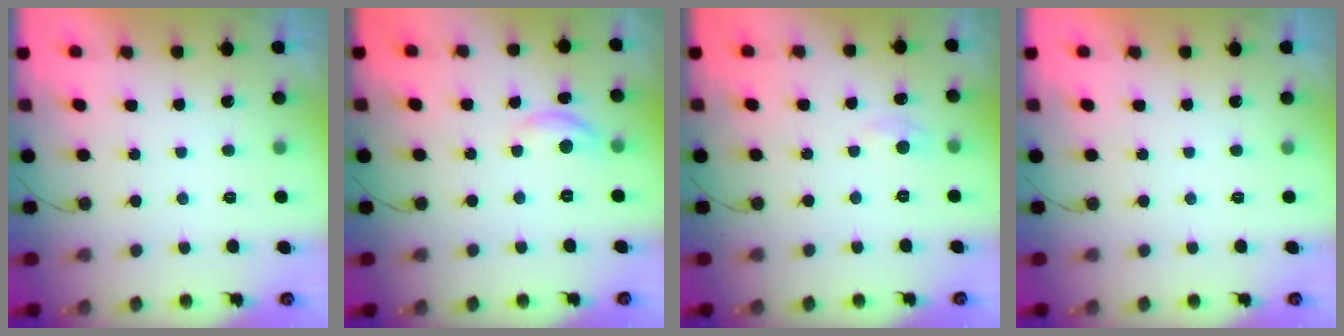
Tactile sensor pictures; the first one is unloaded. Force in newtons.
{"total": 6.6, "press": 6.6, "slide": 0.4}
{"total": 3.9, "press": 3.9, "slide": 0.5}
{"total": 0.0}